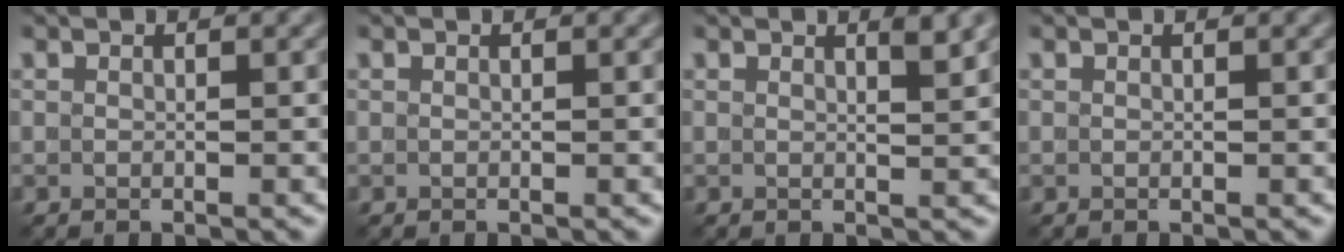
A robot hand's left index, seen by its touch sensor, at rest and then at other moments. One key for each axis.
{"total": 0.0}
{"total": 2.0, "fx": 1.2, "fy": 0.5, "fz": 1.5, "tx": -0.011, "ty": 0.002, "tz": 0.014}
{"total": 0.0}